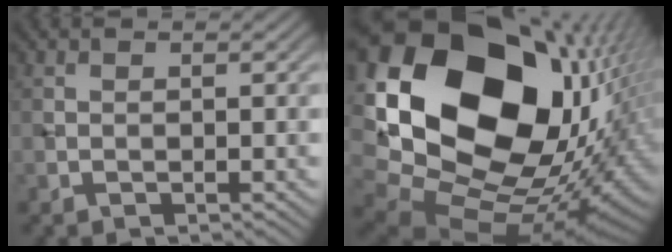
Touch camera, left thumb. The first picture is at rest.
{"total": 23.5, "force": [5.4, 17.0, 15.2], "torque": [-0.346, -0.017, 0.130]}